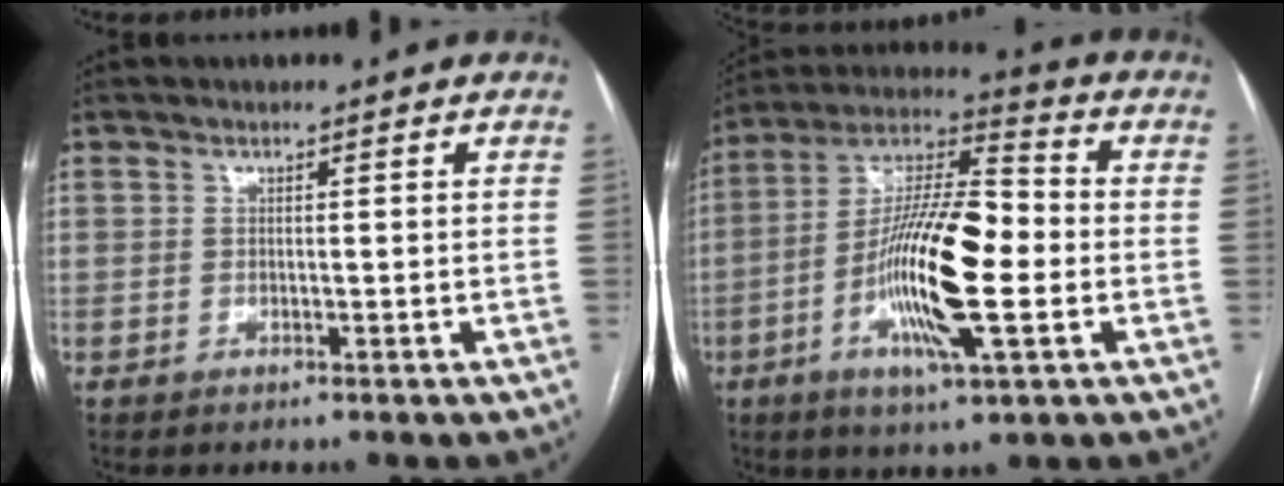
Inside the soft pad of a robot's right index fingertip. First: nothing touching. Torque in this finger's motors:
{"motor_torque": [2.14, 0.00, 1.04, 0.21]}